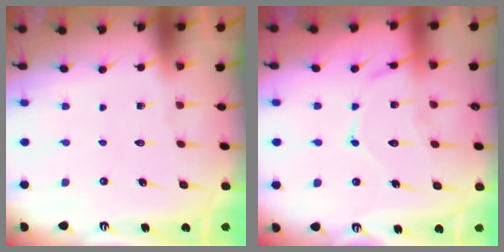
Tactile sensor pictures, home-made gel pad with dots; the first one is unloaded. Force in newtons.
{"total": 12.4, "press": 12.4, "slide": 1.0}